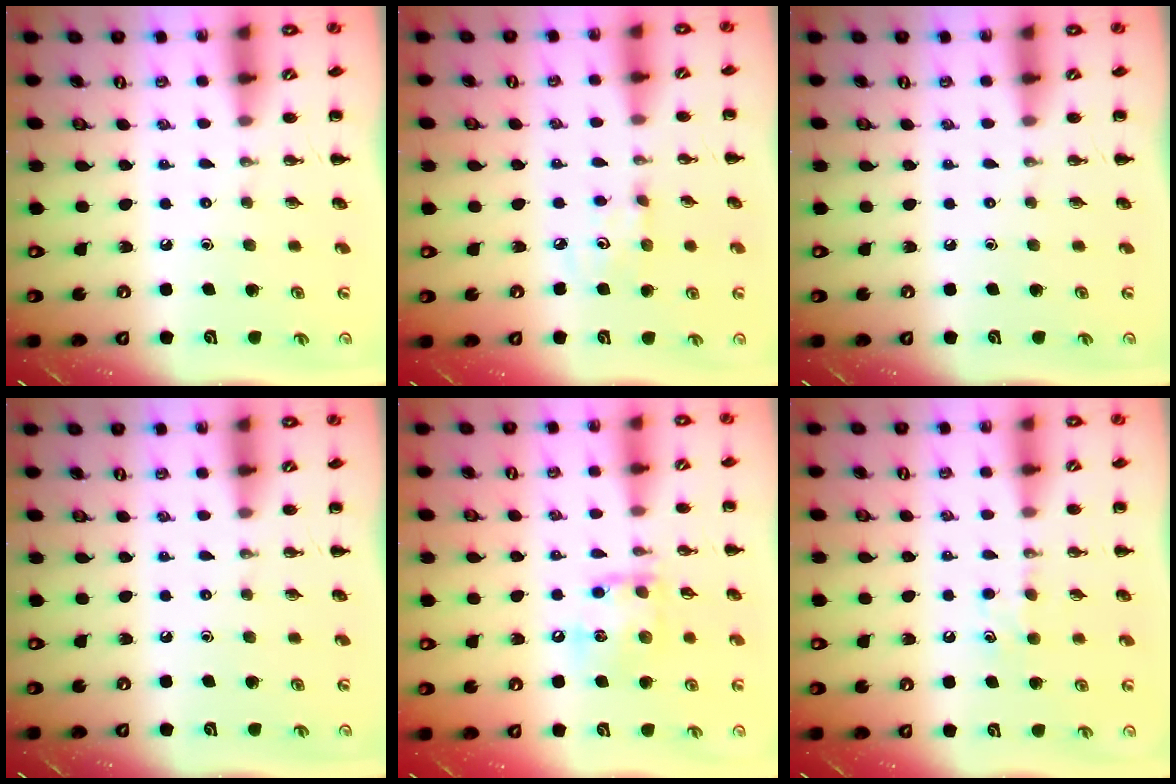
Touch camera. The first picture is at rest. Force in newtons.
{"total": 3.1, "press": 3.0, "slide": 0.9}
{"total": 0.0}
{"total": 0.0}
{"total": 12.4, "press": 12.3, "slide": 1.7}
{"total": 6.3, "press": 6.1, "slide": 1.6}